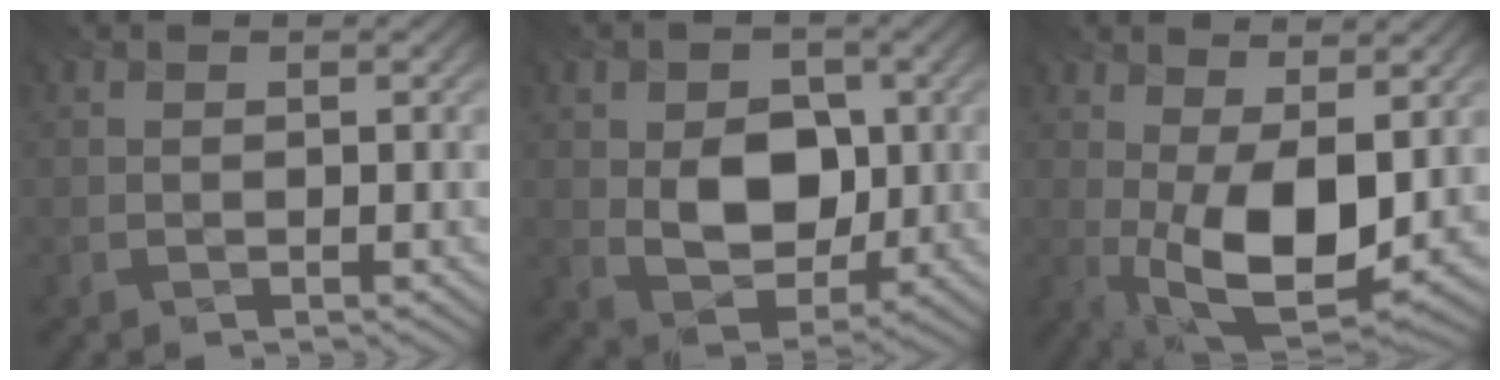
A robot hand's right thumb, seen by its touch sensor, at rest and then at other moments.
{"total": 7.2, "force": [-0.4, 5.3, 4.7], "torque": [-0.092, -0.013, -0.008]}
{"total": 11.6, "force": [-0.7, 5.4, 10.2], "torque": [-0.194, -0.015, -0.007]}